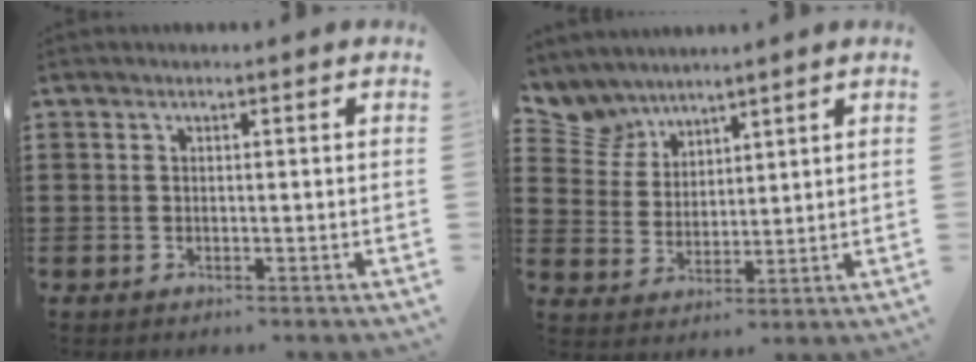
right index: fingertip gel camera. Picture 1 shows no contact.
{"total": 5.2, "force": [4.3, 2.8, -0.3], "torque": [-0.026, -0.017, 0.082]}